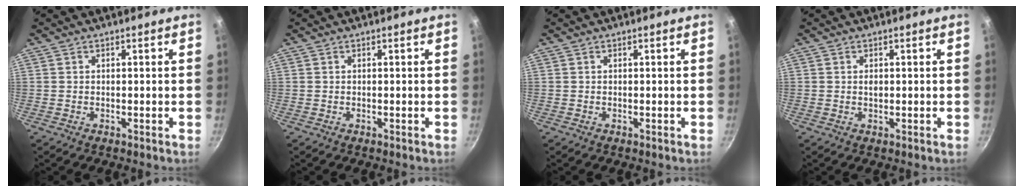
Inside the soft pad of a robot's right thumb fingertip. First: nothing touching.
{"total": 0.0}
{"total": 0.0}
{"total": 1.0, "force": [0.2, 0.6, 0.8], "torque": [-0.012, 0.001, 0.003]}